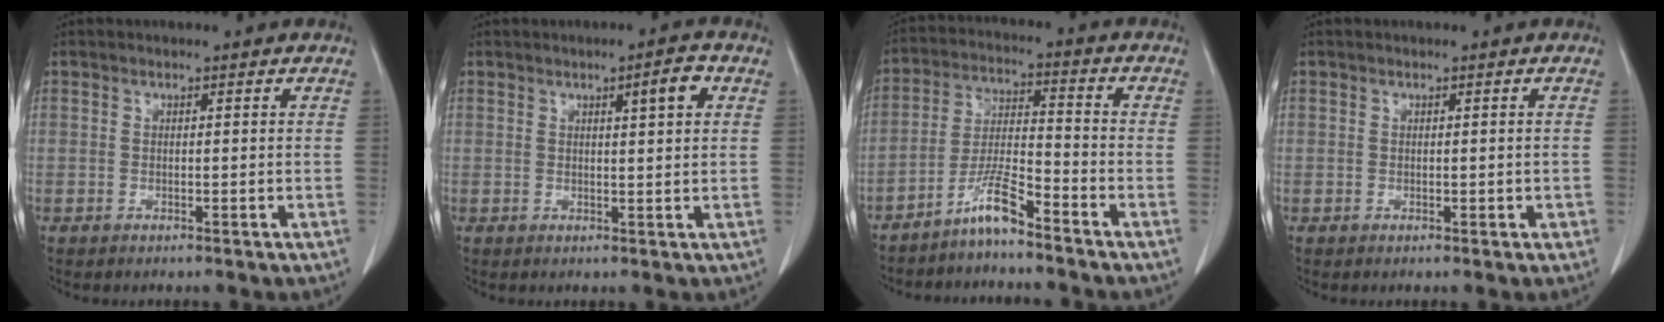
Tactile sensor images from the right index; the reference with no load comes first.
{"total": 3.7, "force": [1.5, 0.4, 3.3], "torque": [-0.049, 0.001, 0.021]}
{"total": 6.5, "force": [-5.2, 0.1, 3.9], "torque": [-0.082, -0.010, -0.104]}
{"total": 1.1, "force": [-0.1, 0.8, 0.8], "torque": [-0.007, 0.005, 0.003]}